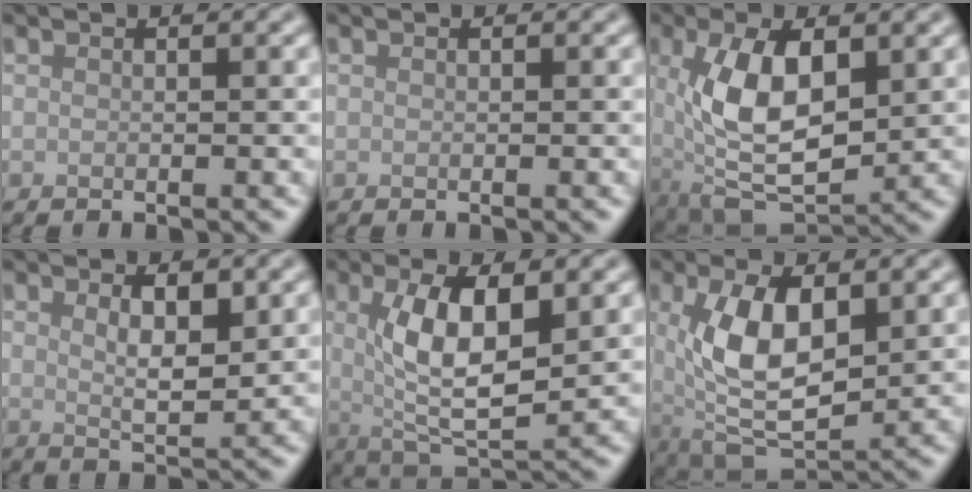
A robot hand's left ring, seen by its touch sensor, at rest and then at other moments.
{"total": 0.0}
{"total": 8.6, "force": [0.8, 4.2, 7.4], "torque": [-0.150, 0.000, 0.016]}
{"total": 3.1, "force": [1.1, 1.0, 2.7], "torque": [-0.046, -0.007, 0.021]}
{"total": 7.2, "force": [1.1, 2.5, 6.6], "torque": [-0.124, -0.009, 0.022]}
{"total": 8.0, "force": [1.1, 3.7, 6.9], "torque": [-0.139, -0.003, 0.022]}